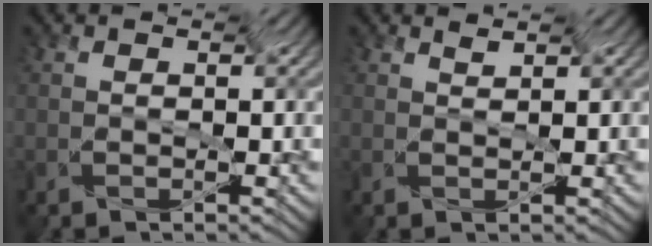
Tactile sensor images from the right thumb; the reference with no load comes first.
{"total": 1.3, "force": [1.1, -0.6, -0.3], "torque": [0.003, -0.004, 0.020]}